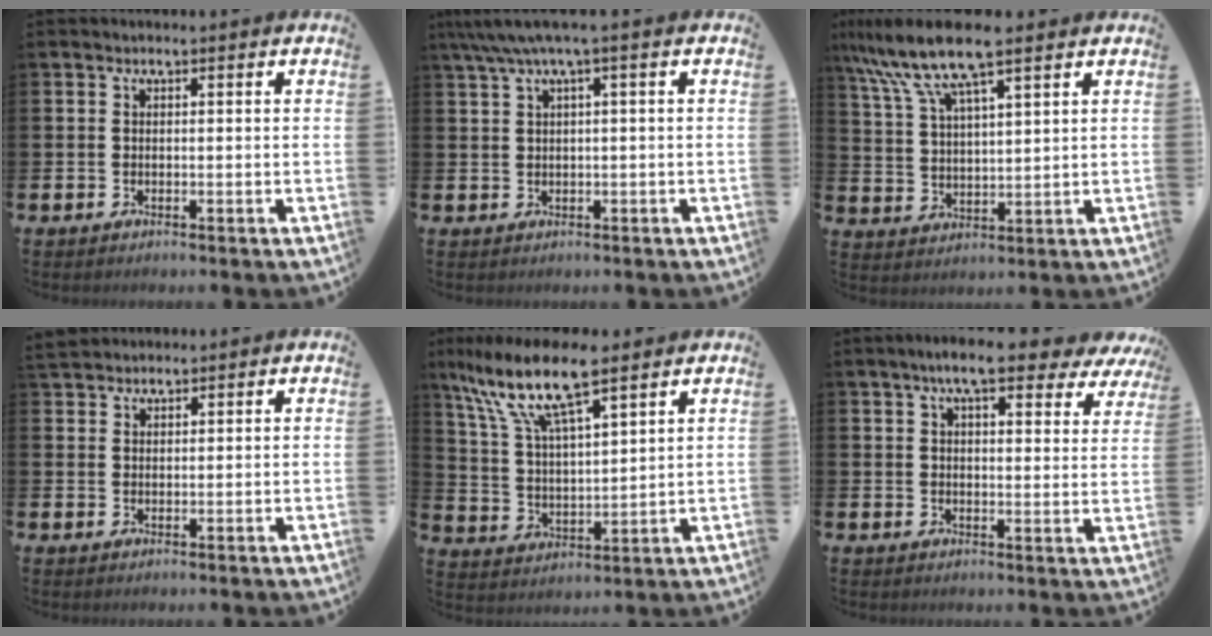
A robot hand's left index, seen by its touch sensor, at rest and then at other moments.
{"total": 3.5, "force": [1.4, 0.0, 3.1], "torque": [-0.062, -0.001, 0.025]}
{"total": 10.0, "force": [7.8, 1.9, 5.9], "torque": [-0.138, -0.020, 0.140]}
{"total": 2.6, "force": [2.4, 0.8, -0.1], "torque": [0.008, -0.008, 0.043]}
{"total": 11.4, "force": [8.6, 3.0, 6.9], "torque": [-0.155, -0.030, 0.149]}
{"total": 8.0, "force": [6.6, 1.9, 4.1], "torque": [-0.076, -0.019, 0.113]}